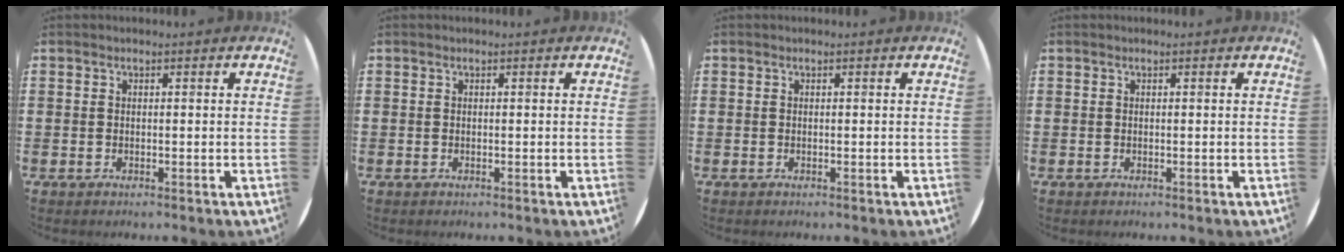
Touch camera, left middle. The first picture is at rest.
{"total": 0.0}
{"total": 0.0}
{"total": 0.0}